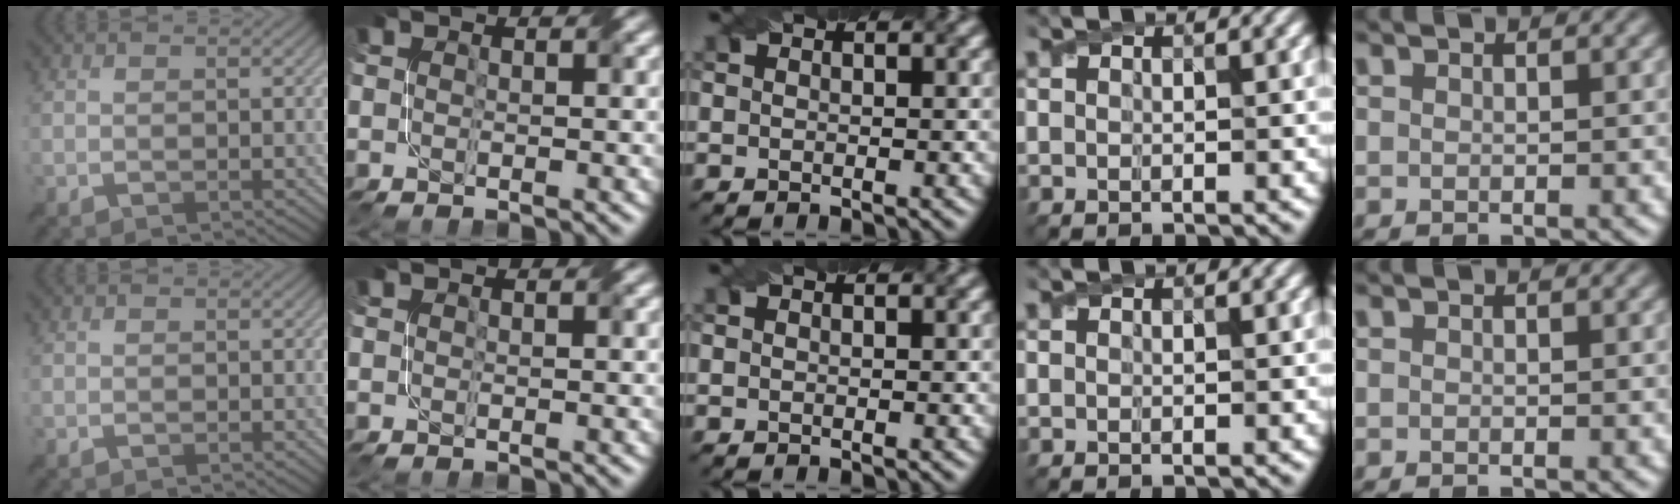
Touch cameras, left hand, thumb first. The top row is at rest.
{}